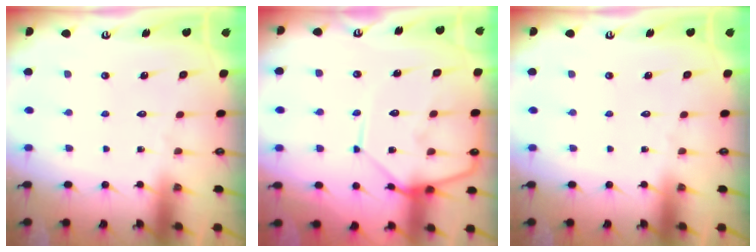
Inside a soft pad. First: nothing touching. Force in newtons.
{"total": 11.2, "press": 11.1, "slide": 1.0}
{"total": 0.0}